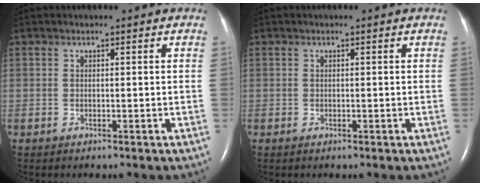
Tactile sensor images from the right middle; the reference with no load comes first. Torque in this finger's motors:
{"motor_torque": [1.05, -1.09, 0.01, 0.00]}